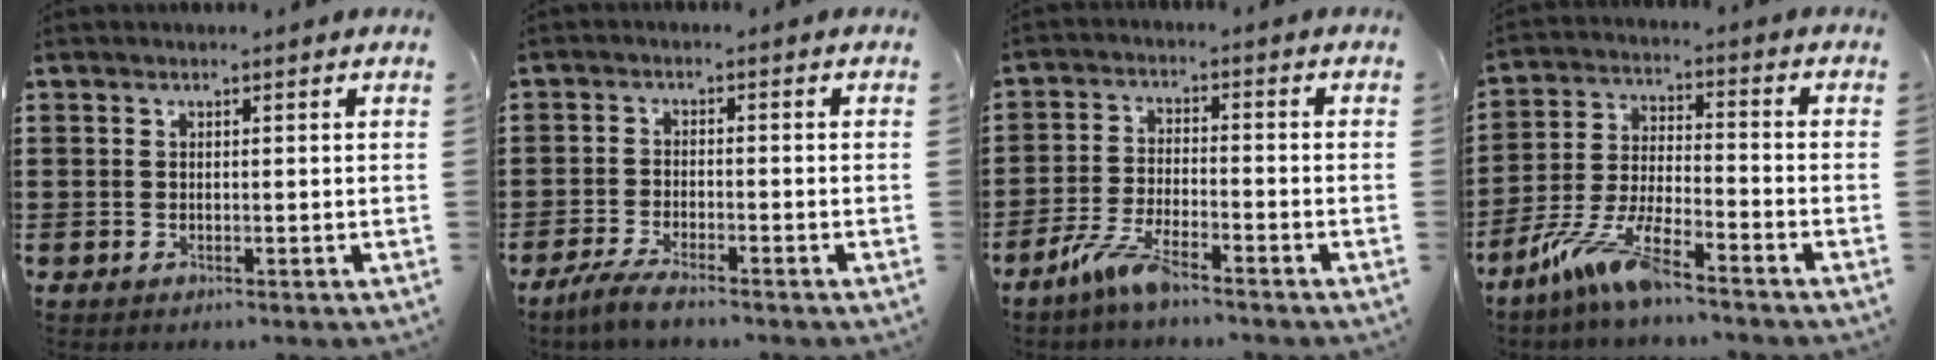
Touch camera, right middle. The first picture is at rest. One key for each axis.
{"total": 3.5, "fx": -3.0, "fy": 0.4, "fz": 1.6, "tx": -0.042, "ty": -0.002, "tz": -0.063}
{"total": 5.8, "fx": -4.4, "fy": 0.9, "fz": 3.6, "tx": -0.084, "ty": -0.009, "tz": -0.086}
{"total": 9.3, "fx": -7.2, "fy": 1.0, "fz": 5.8, "tx": -0.135, "ty": -0.008, "tz": -0.144}